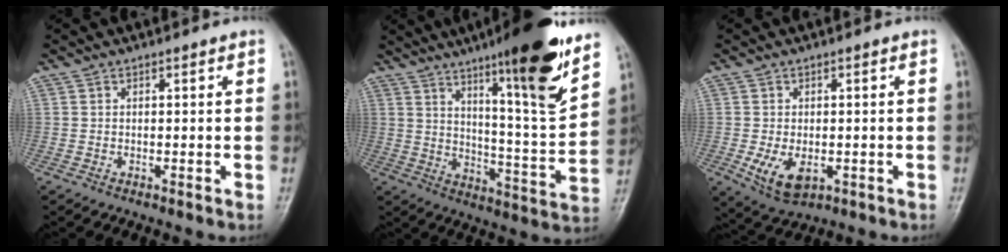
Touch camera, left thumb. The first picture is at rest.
{"total": 18.8, "force": [11.9, 2.3, 14.4], "torque": [-0.191, -0.070, 0.185]}
{"total": 6.8, "force": [-1.7, 4.1, 5.1], "torque": [-0.086, -0.009, -0.021]}